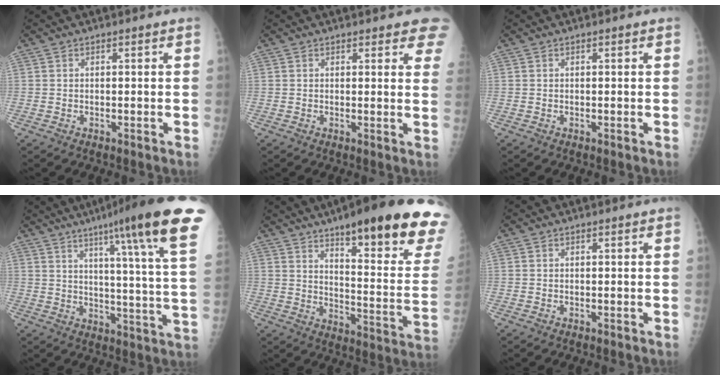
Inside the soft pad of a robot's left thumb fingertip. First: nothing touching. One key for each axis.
{"total": 5.6, "fx": 4.2, "fy": 1.8, "fz": 3.1, "tx": -0.004, "ty": -0.013, "tz": 0.037}
{"total": 0.0}
{"total": 24.0, "fx": 14.6, "fy": 1.3, "fz": 19.0, "tx": -0.257, "ty": -0.061, "tz": 0.192}
{"total": 27.0, "fx": 17.0, "fy": 4.9, "fz": 20.4, "tx": -0.233, "ty": -0.064, "tz": 0.236}
{"total": 0.0}